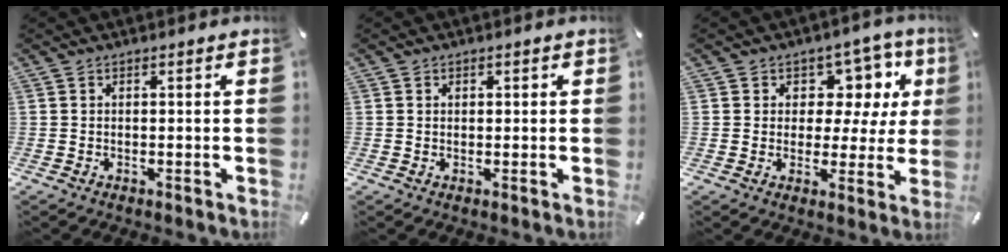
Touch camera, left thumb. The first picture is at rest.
{"total": 0.9, "force": [0.2, 0.9, 0.1], "torque": [0.005, 0.001, 0.001]}
{"total": 10.2, "force": [4.3, 7.8, 4.9], "torque": [-0.057, -0.032, 0.076]}